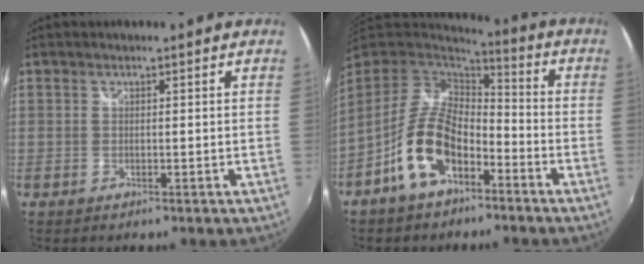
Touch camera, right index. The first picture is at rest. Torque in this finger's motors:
{"motor_torque": [1.14, -1.00, 1.05, 0.21]}